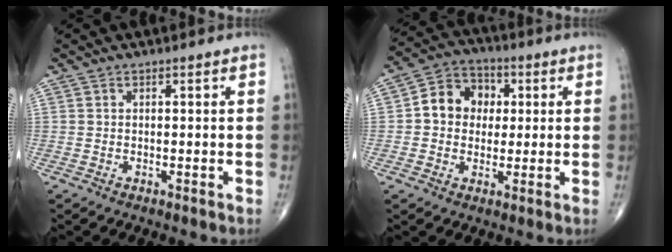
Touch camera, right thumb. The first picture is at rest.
{"total": 9.4, "force": [1.0, 7.8, 5.0], "torque": [-0.049, 0.020, 0.005]}